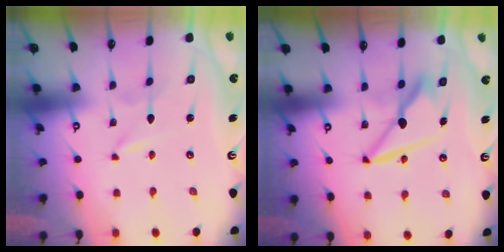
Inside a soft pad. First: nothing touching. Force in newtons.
{"total": 8.5, "press": 8.4, "slide": 1.2}